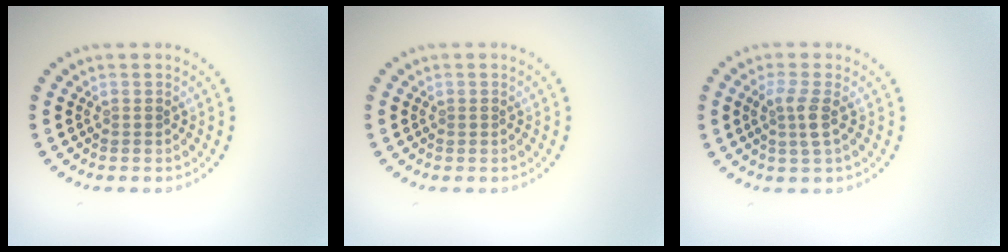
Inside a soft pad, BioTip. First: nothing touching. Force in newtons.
{"total": 0.0}
{"total": 2.0, "press": 1.6, "slide": 1.2}